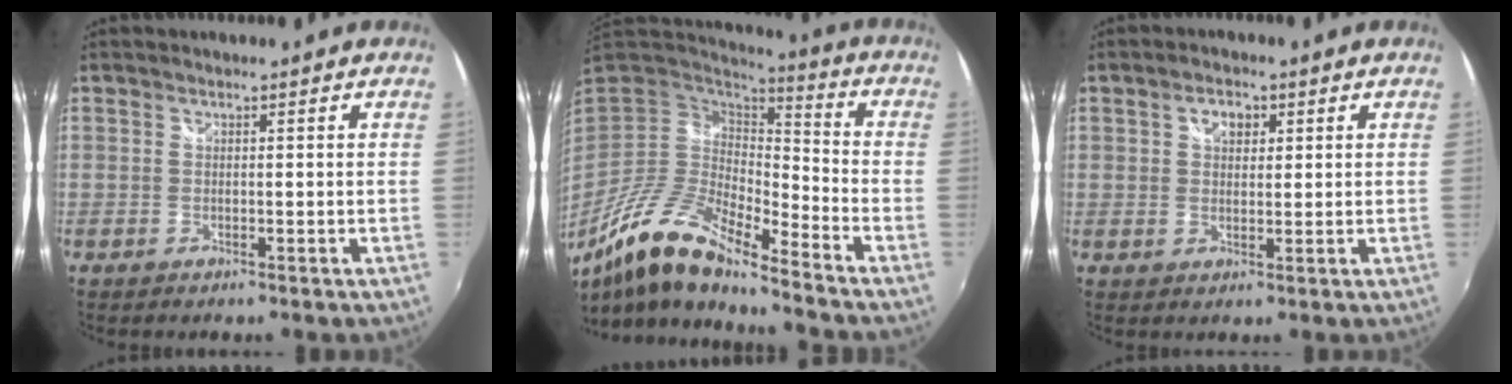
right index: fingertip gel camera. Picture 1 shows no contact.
{"total": 16.0, "force": [-11.2, 3.3, 11.0], "torque": [-0.202, -0.024, -0.221]}
{"total": 3.3, "force": [1.2, 2.3, 2.0], "torque": [-0.027, 0.009, 0.020]}